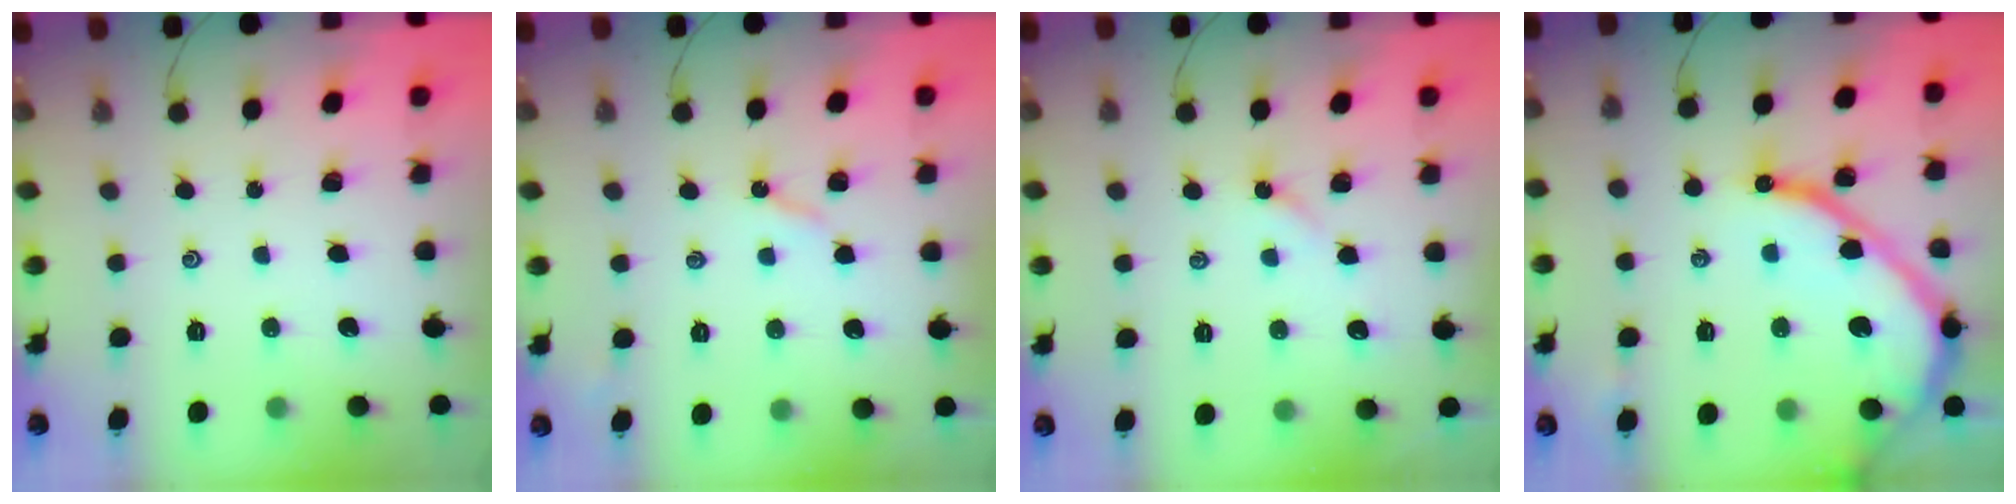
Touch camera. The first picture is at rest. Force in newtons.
{"total": 2.8, "press": 2.8, "slide": 0.5}
{"total": 3.6, "press": 3.5, "slide": 0.7}
{"total": 16.3, "press": 16.2, "slide": 1.3}